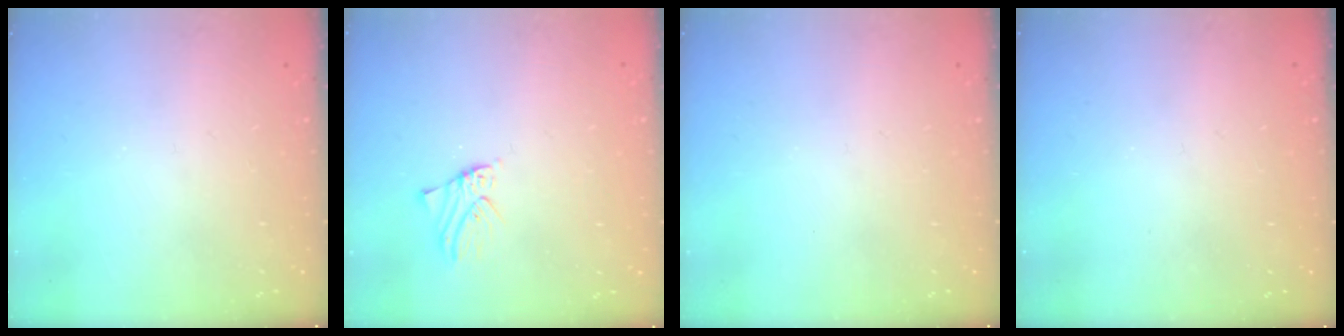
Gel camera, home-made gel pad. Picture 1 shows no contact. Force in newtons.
{"total": 1.0, "press": 1.0, "slide": 0.0}
{"total": 0.0}
{"total": 0.6, "press": 0.6, "slide": 0.0}